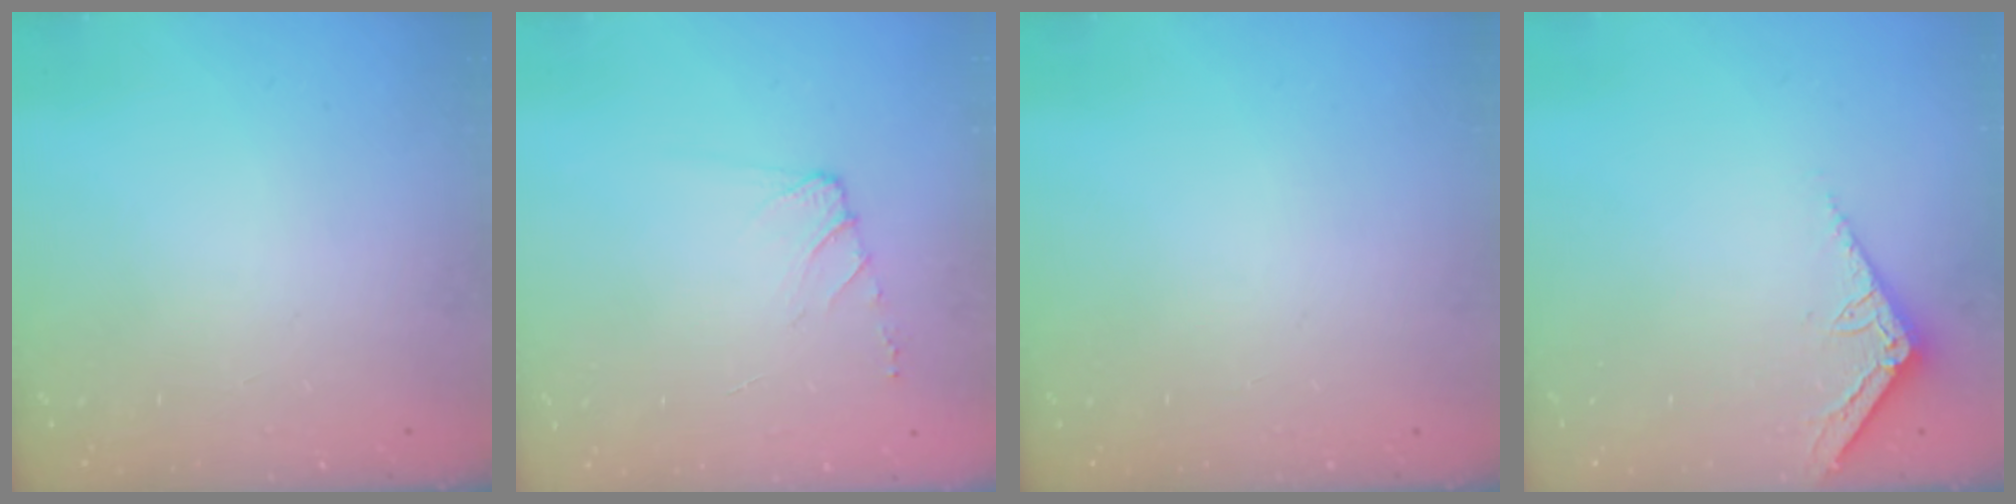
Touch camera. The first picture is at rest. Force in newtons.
{"total": 7.0, "press": 6.9, "slide": 1.0}
{"total": 0.0}
{"total": 3.6, "press": 3.6, "slide": 0.4}